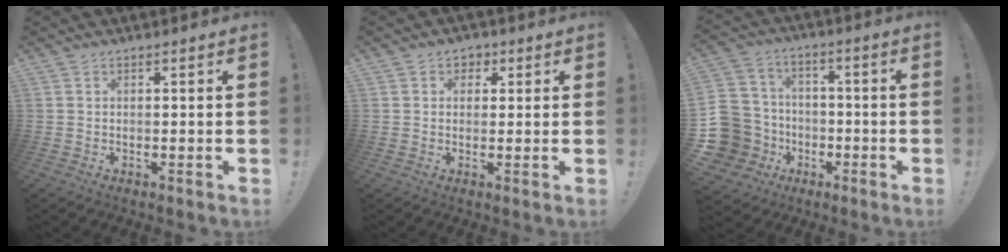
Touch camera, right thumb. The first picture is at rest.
{"total": 3.1, "force": [0.7, 2.8, 1.1], "torque": [-0.011, 0.001, 0.010]}
{"total": 16.7, "force": [-4.4, 14.8, 6.4], "torque": [-0.132, 0.035, -0.047]}